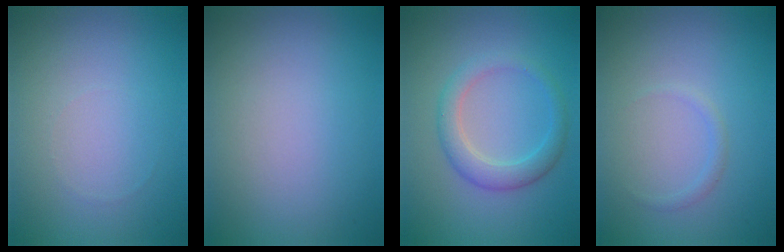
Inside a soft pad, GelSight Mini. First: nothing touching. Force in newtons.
{"total": 0.0}
{"total": 3.0, "press": 3.0, "slide": 0.1}
{"total": 0.7, "press": 0.7, "slide": 0.1}